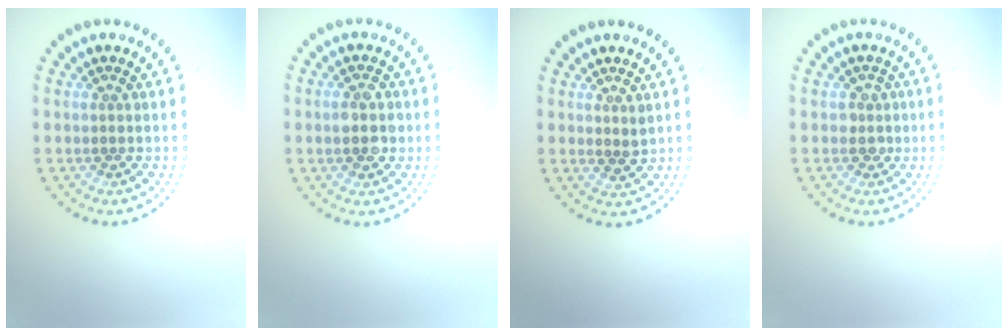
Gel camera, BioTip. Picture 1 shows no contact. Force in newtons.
{"total": 2.6, "press": 2.6, "slide": 0.2}
{"total": 1.1, "press": 1.0, "slide": 0.5}
{"total": 1.3, "press": 1.1, "slide": 0.7}